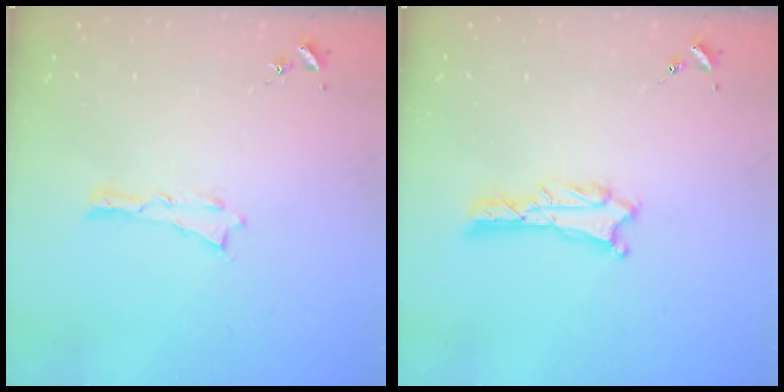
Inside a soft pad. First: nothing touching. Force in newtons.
{"total": 1.3, "press": 1.2, "slide": 0.1}